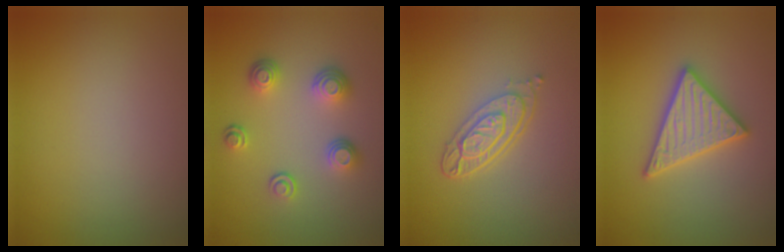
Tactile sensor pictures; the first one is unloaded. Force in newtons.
{"total": 3.5, "press": 2.7, "slide": 2.1}
{"total": 3.8, "press": 2.8, "slide": 2.6}
{"total": 4.7, "press": 4.7, "slide": 0.6}